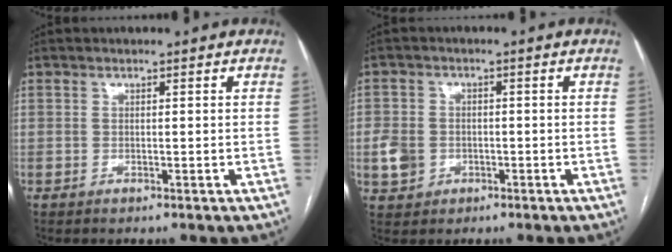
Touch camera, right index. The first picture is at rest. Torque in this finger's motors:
{"motor_torque": [0.20, 0.13, 0.07, 0.01]}